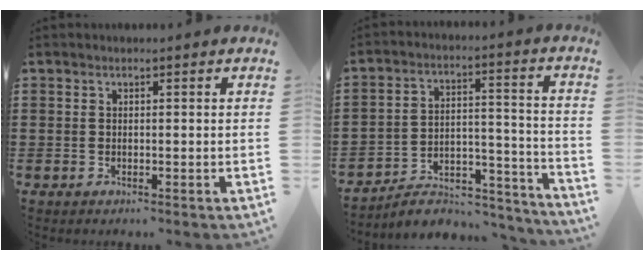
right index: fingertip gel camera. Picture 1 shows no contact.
{"total": 7.2, "force": [-6.5, 2.1, 2.4], "torque": [-0.037, 0.017, -0.122]}